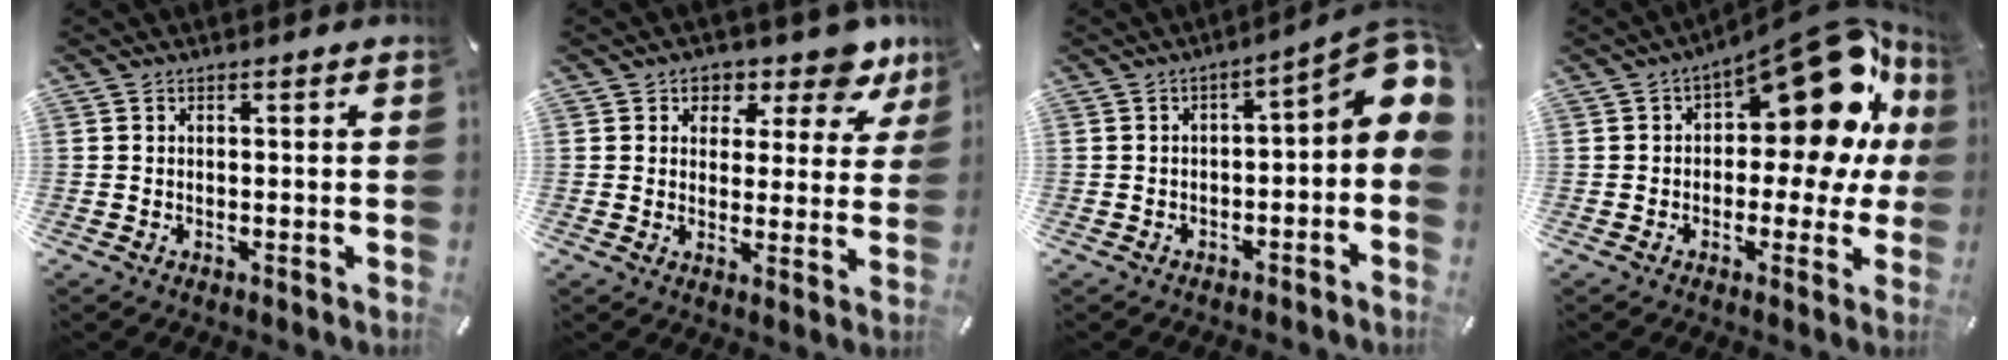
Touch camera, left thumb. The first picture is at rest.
{"total": 8.4, "force": [5.9, 4.4, 4.2], "torque": [-0.056, -0.045, 0.098]}
{"total": 9.0, "force": [1.2, 3.5, 8.2], "torque": [-0.095, -0.019, 0.018]}
{"total": 21.7, "force": [7.9, 10.8, 17.0], "torque": [-0.209, -0.059, 0.135]}